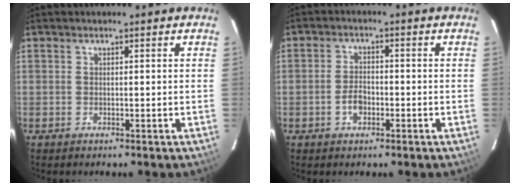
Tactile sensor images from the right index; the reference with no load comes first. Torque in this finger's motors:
{"motor_torque": [0.69, -0.21, 0.12, 0.03]}